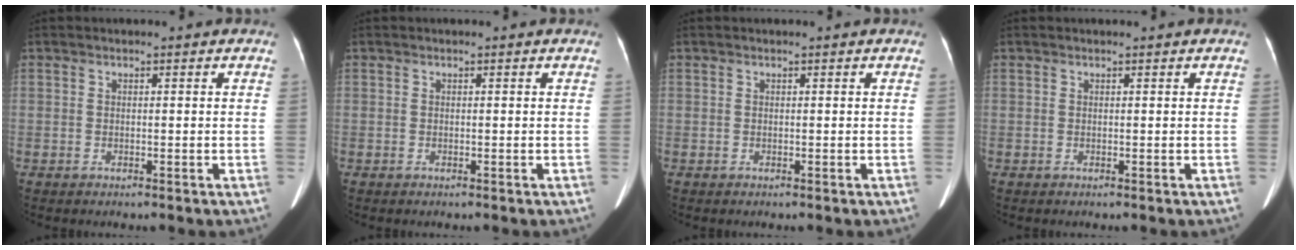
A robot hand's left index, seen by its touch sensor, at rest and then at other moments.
{"total": 0.0}
{"total": 0.0}
{"total": 0.0}